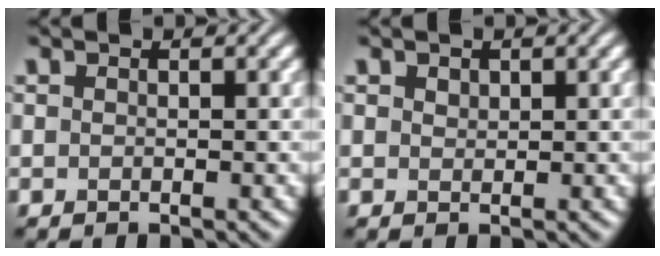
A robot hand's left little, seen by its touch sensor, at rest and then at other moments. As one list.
[{"total": 0.7, "force": [0.5, 0.5, 0.2], "torque": [-0.006, -0.001, 0.010]}]